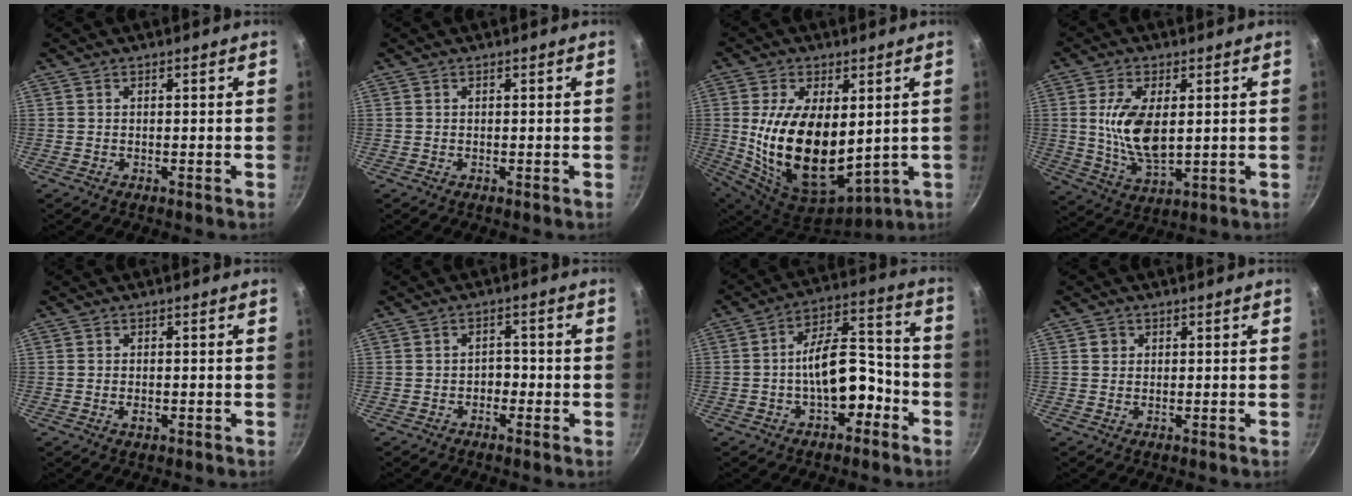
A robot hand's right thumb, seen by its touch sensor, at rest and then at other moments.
{"total": 0.0}
{"total": 19.9, "force": [1.5, 11.4, 16.3], "torque": [-0.289, -0.029, 0.050]}
{"total": 11.4, "force": [1.5, 5.7, 9.7], "torque": [-0.182, -0.013, 0.035]}
{"total": 1.6, "force": [-0.5, 0.9, 1.2], "torque": [-0.021, 0.000, -0.010]}
{"total": 2.4, "force": [-1.1, 1.8, 1.2], "torque": [0.001, 0.018, -0.018]}
{"total": 12.5, "force": [-4.2, 7.0, 9.5], "torque": [-0.108, 0.071, -0.060]}
{"total": 1.4, "force": [0.3, 1.3, 0.3], "torque": [-0.001, 0.002, 0.003]}